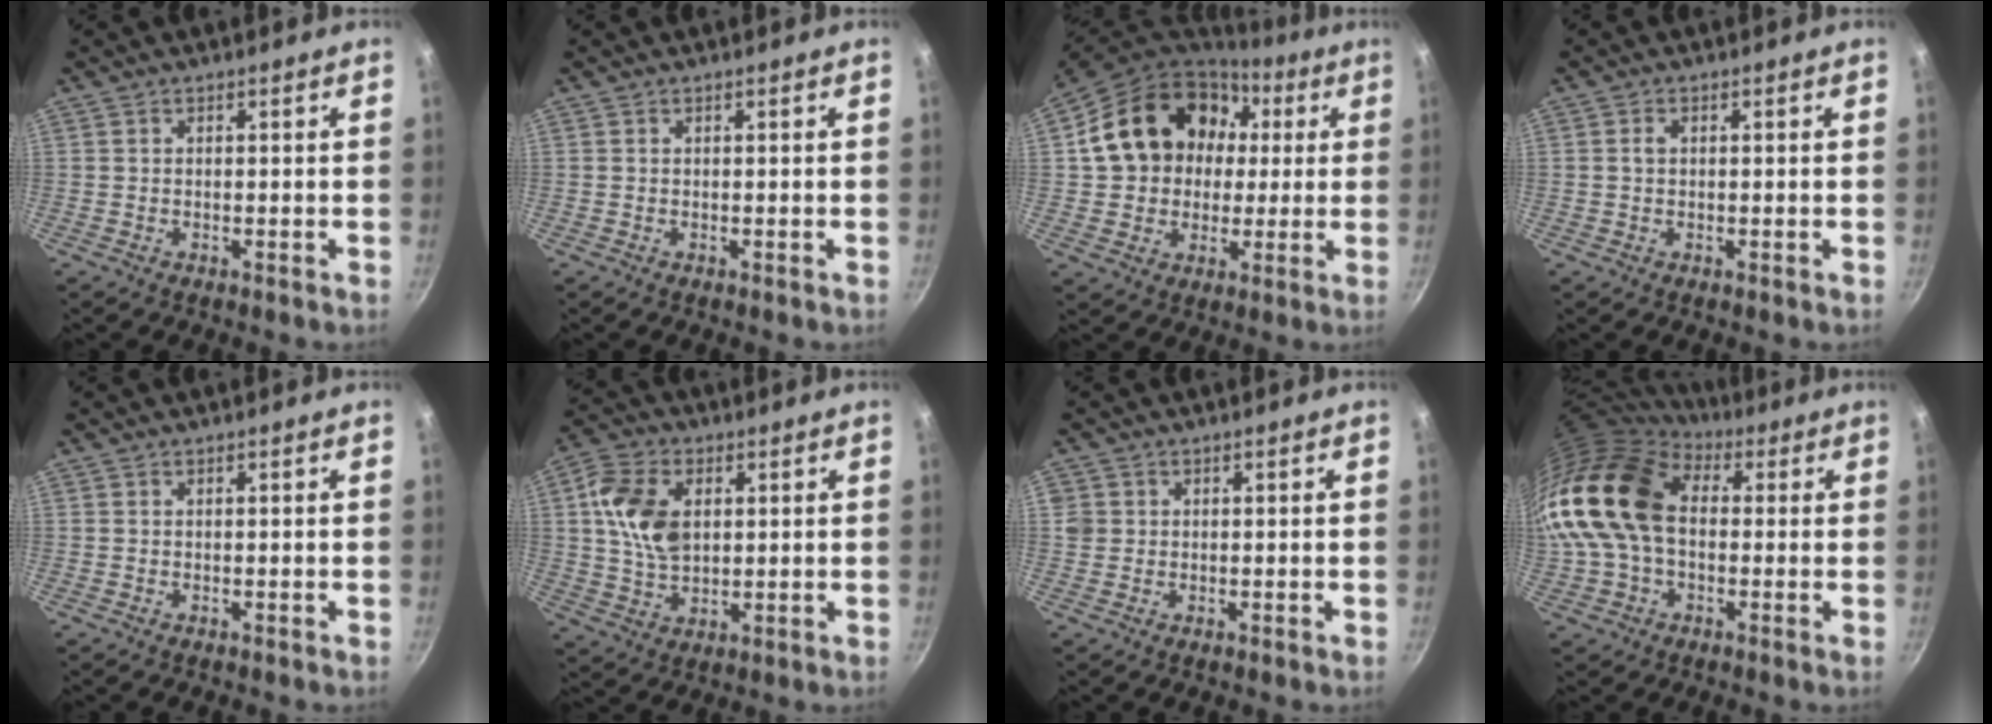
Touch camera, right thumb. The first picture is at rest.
{"total": 0.0}
{"total": 21.3, "force": [4.3, 17.1, 12.0], "torque": [-0.188, 0.040, 0.076]}
{"total": 1.4, "force": [0.2, 1.0, 1.0], "torque": [-0.017, 0.006, 0.003]}
{"total": 0.0}
{"total": 11.6, "force": [2.3, 7.6, 8.4], "torque": [-0.146, 0.003, 0.040]}
{"total": 2.2, "force": [0.3, 2.1, 0.7], "torque": [-0.005, 0.005, 0.002]}
{"total": 16.8, "force": [1.2, 11.8, 12.0], "torque": [-0.217, 0.030, 0.009]}